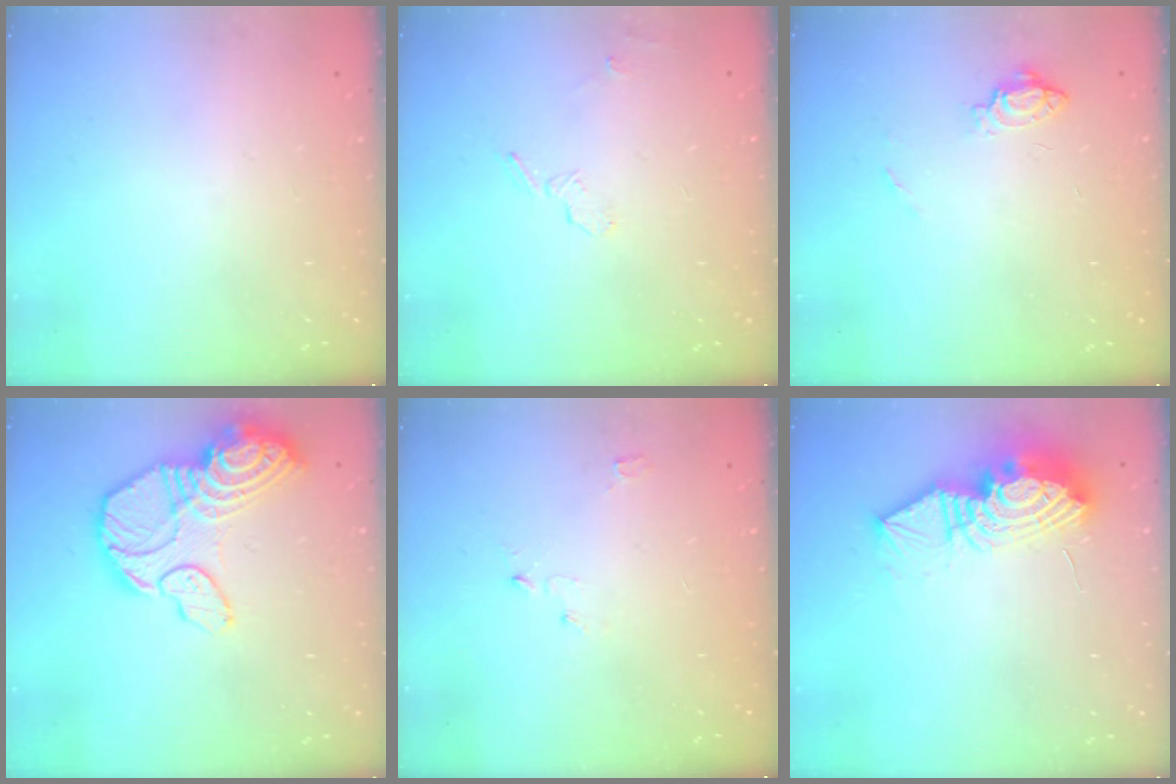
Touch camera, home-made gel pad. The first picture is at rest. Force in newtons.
{"total": 5.8, "press": 5.5, "slide": 1.7}
{"total": 6.4, "press": 6.4, "slide": 0.7}
{"total": 21.2, "press": 20.4, "slide": 5.8}
{"total": 2.9, "press": 2.8, "slide": 0.3}
{"total": 15.0, "press": 14.9, "slide": 1.4}